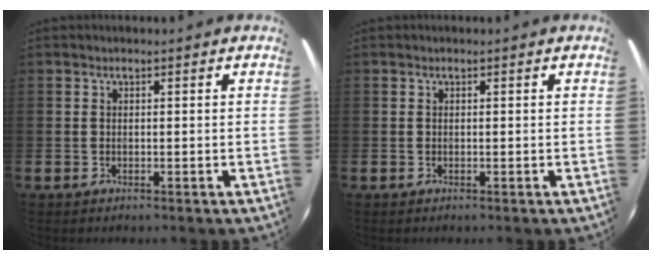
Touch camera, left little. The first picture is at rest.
{"total": 0.0}